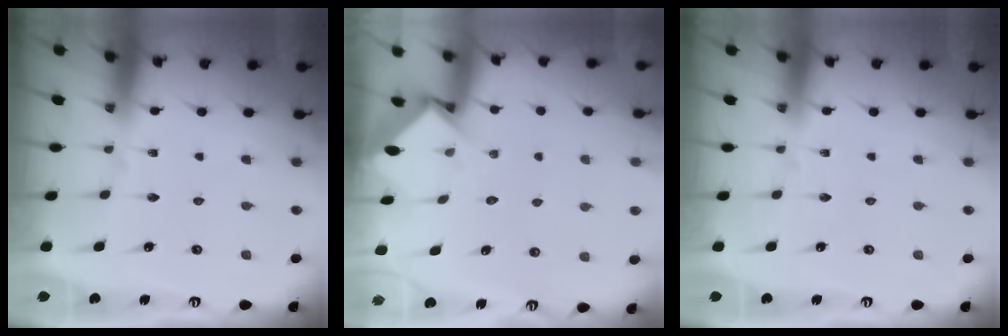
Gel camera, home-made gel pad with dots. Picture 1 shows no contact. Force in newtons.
{"total": 3.7, "press": 3.7, "slide": 0.2}
{"total": 0.0}